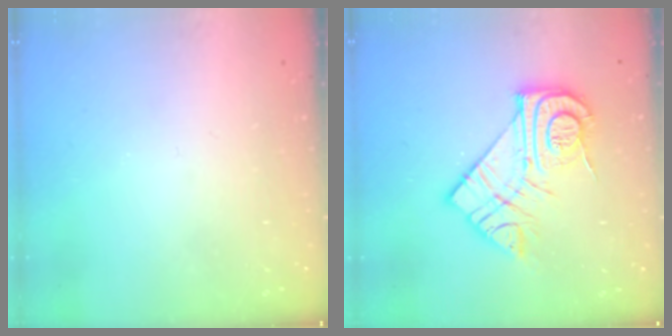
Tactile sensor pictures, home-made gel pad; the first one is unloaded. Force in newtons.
{"total": 15.9, "press": 15.9, "slide": 1.0}